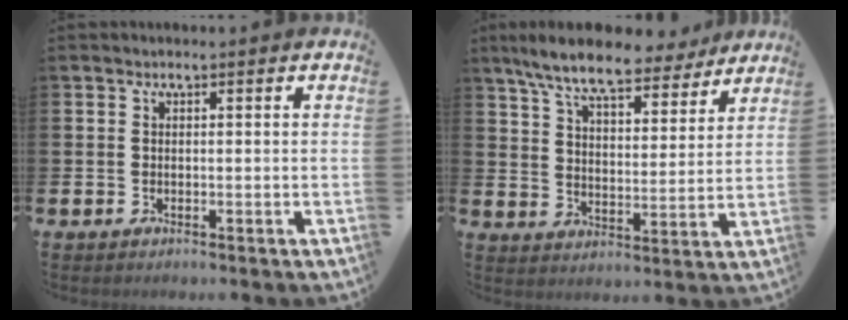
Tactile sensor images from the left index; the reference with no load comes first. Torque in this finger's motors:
{"motor_torque": [0.99, -1.15, 1.06, 0.21]}